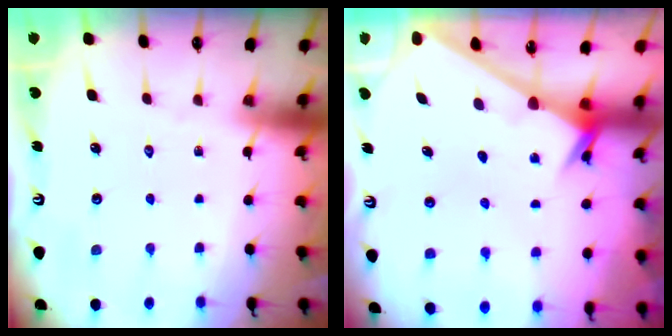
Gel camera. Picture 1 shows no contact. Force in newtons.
{"total": 2.4, "press": 2.4, "slide": 0.2}